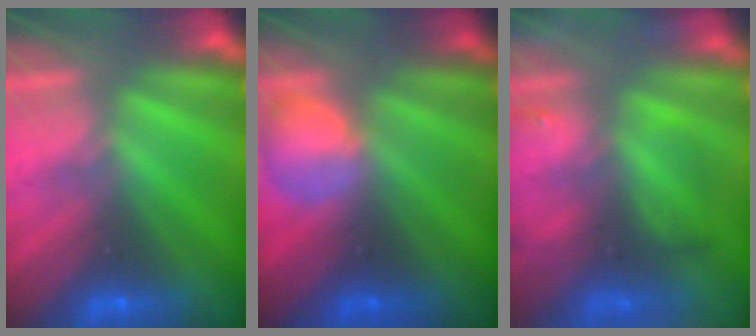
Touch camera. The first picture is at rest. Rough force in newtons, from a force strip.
{"total": 2.4}
{"total": 6.1}